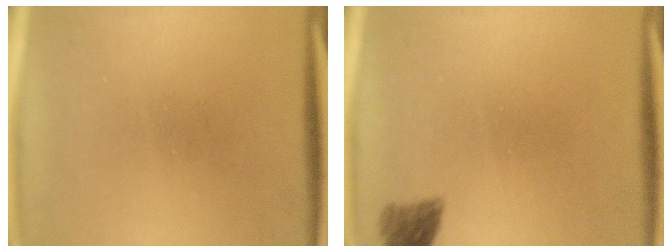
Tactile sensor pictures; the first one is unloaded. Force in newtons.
{"total": 2.8}